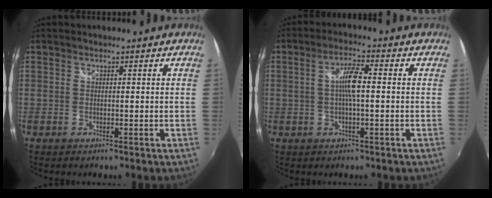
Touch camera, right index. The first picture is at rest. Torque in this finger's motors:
{"motor_torque": [1.07, 0.08, 0.47, 0.12]}